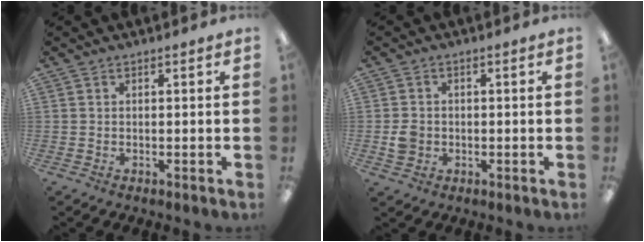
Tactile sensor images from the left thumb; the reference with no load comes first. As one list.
[{"total": 3.3, "force": [-0.7, 2.9, 1.4], "torque": [-0.016, 0.002, -0.013]}]